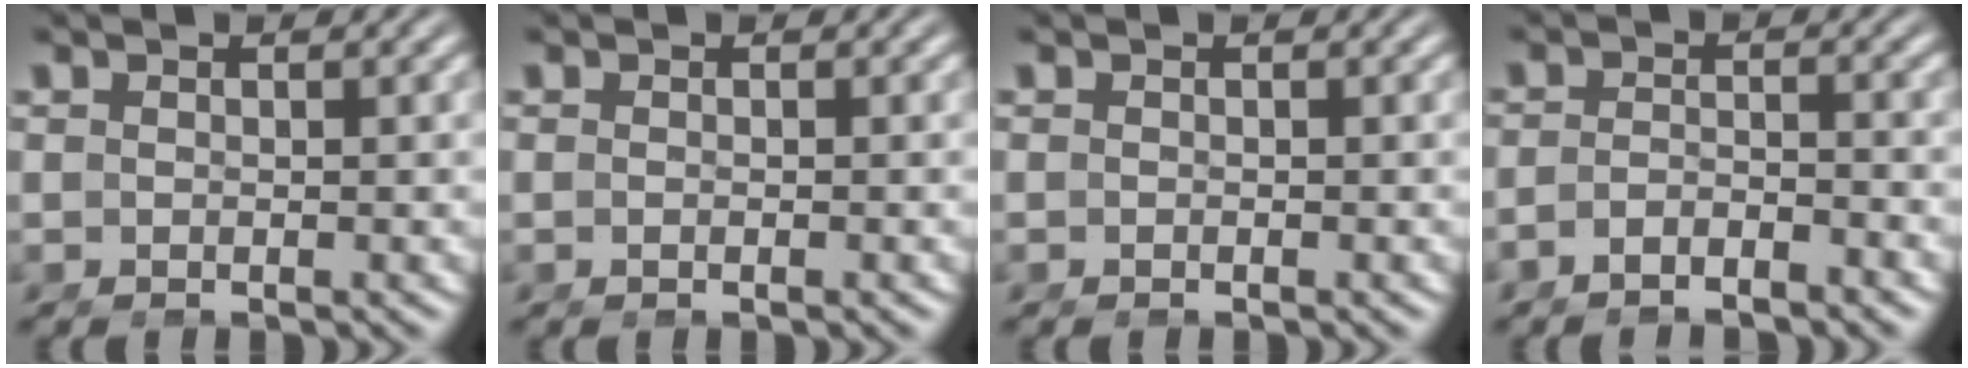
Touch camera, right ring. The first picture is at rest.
{"total": 0.5, "force": [-0.3, -0.2, 0.3], "torque": [-0.005, 0.002, -0.008]}
{"total": 0.0}
{"total": 2.7, "force": [-2.5, 0.4, 1.0], "torque": [-0.017, -0.007, -0.042]}